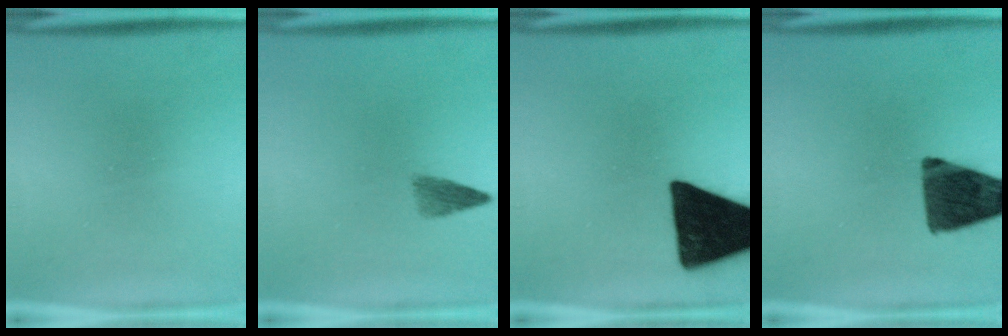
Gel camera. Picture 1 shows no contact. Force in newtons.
{"total": 2.2}
{"total": 18.0}
{"total": 13.7}